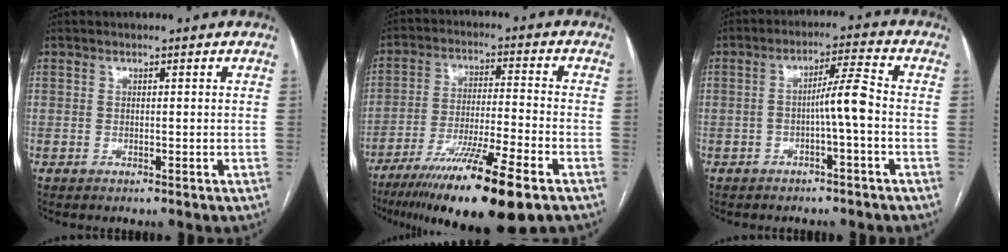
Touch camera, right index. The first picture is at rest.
{"total": 16.6, "force": [-10.8, 0.3, 12.6], "torque": [-0.207, -0.040, -0.185]}
{"total": 5.2, "force": [-1.2, -0.3, 5.0], "torque": [-0.081, 0.017, -0.019]}